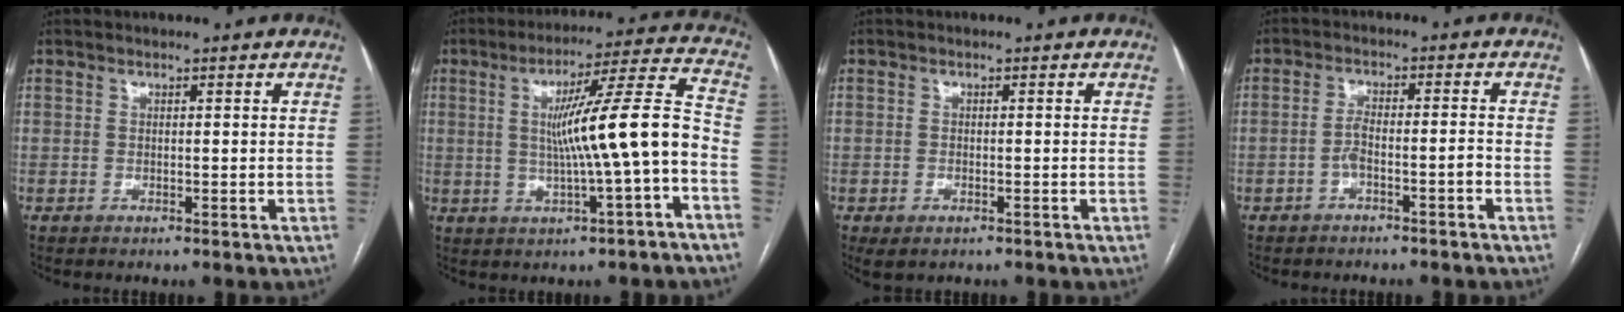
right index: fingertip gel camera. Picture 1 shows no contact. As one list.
[{"total": 13.1, "force": [-1.7, -0.1, 13.0], "torque": [-0.196, 0.020, -0.026]}, {"total": 2.6, "force": [-1.5, 1.4, 1.7], "torque": [-0.032, -0.005, -0.014]}, {"total": 3.4, "force": [-1.8, 0.6, 2.8], "torque": [-0.052, 0.016, -0.028]}]